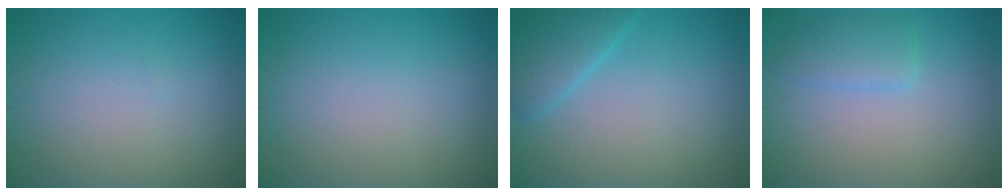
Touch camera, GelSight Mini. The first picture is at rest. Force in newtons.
{"total": 0.0}
{"total": 3.0, "press": 3.0, "slide": 0.2}
{"total": 2.1, "press": 2.1, "slide": 0.2}